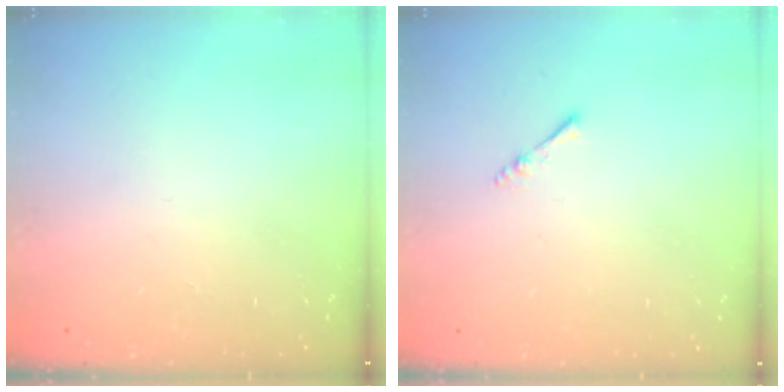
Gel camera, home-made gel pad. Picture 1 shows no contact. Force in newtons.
{"total": 2.4, "press": 2.3, "slide": 0.5}